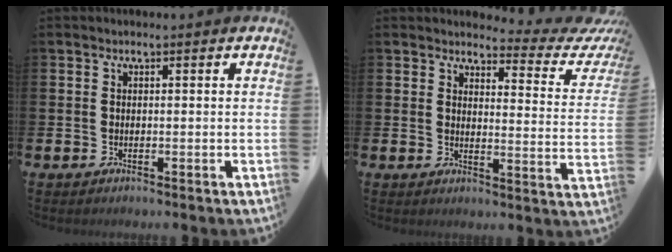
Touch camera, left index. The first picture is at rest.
{"total": 3.3, "force": [3.0, 1.2, 1.0], "torque": [-0.019, -0.033, 0.040]}